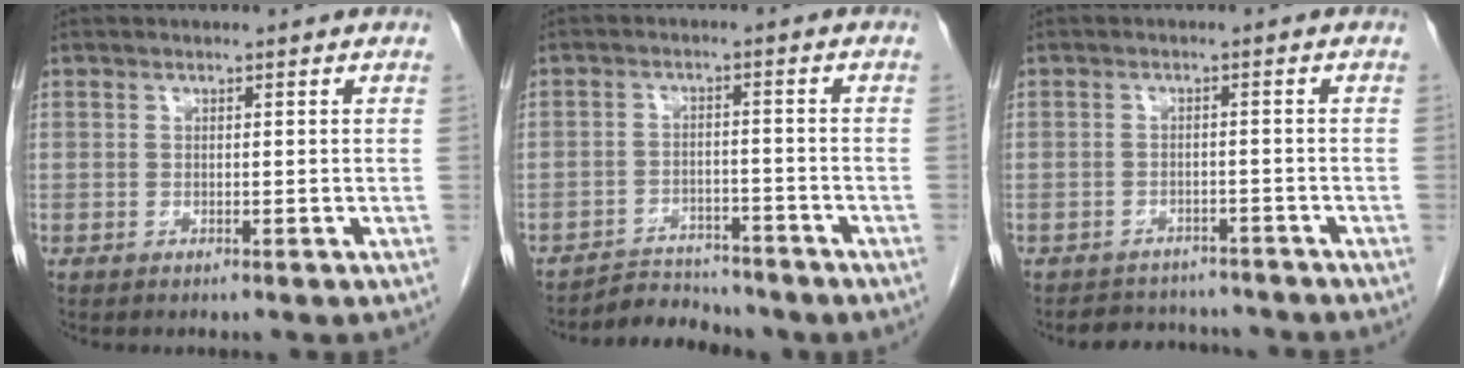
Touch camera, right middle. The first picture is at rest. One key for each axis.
{"total": 6.0, "fx": -5.7, "fy": 1.9, "fz": -0.1, "tx": 0.004, "ty": 0.007, "tz": -0.089}
{"total": 5.7, "fx": -5.4, "fy": 1.8, "fz": 0.3, "tx": -0.001, "ty": 0.006, "tz": -0.072}